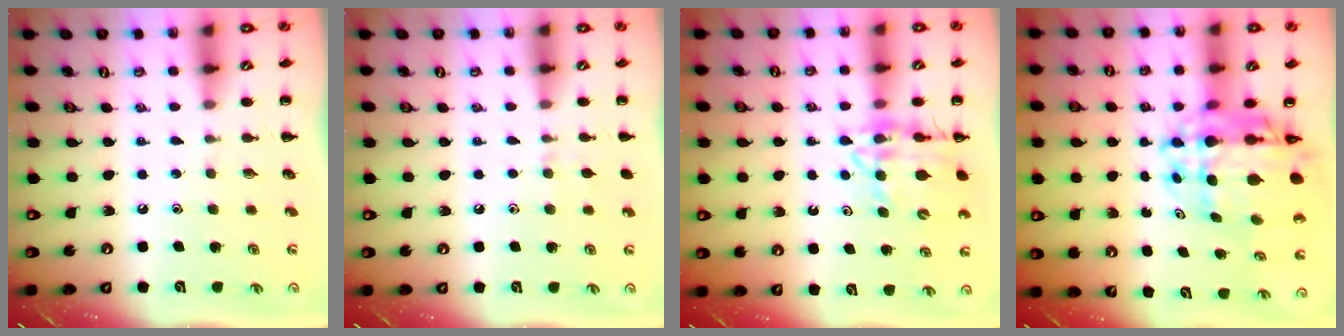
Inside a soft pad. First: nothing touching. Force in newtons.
{"total": 5.8, "press": 5.4, "slide": 2.3}
{"total": 12.8, "press": 12.3, "slide": 3.2}
{"total": 11.8, "press": 11.1, "slide": 3.8}